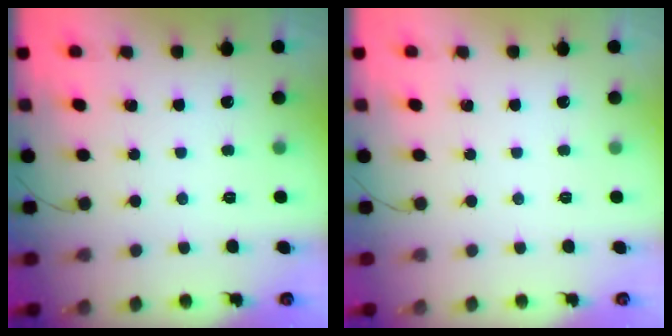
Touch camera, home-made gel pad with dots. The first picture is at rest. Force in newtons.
{"total": 0.0}